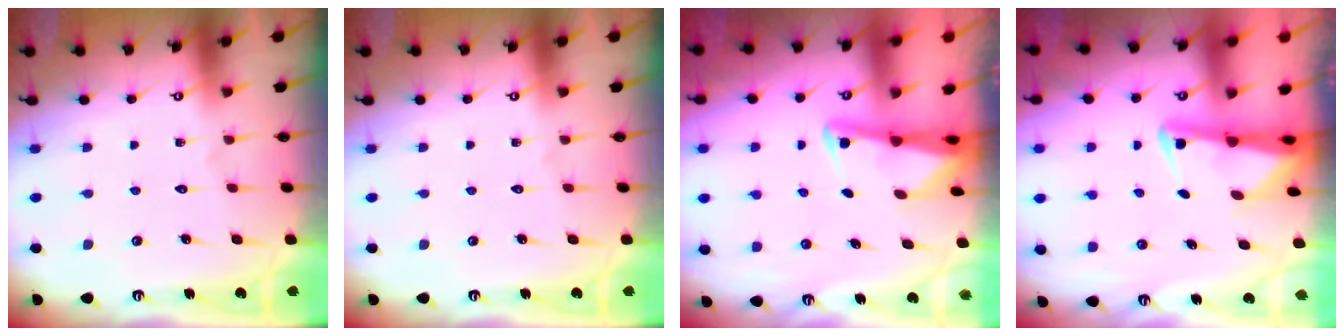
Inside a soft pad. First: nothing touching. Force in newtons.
{"total": 0.0}
{"total": 2.2, "press": 2.2, "slide": 0.3}
{"total": 2.1, "press": 2.1, "slide": 0.5}